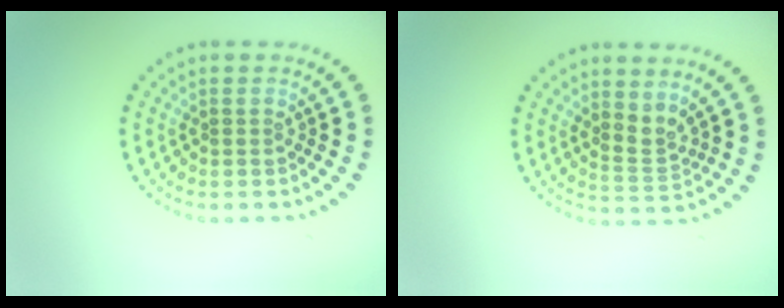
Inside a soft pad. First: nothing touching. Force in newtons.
{"total": 2.2, "press": 1.5, "slide": 1.6}